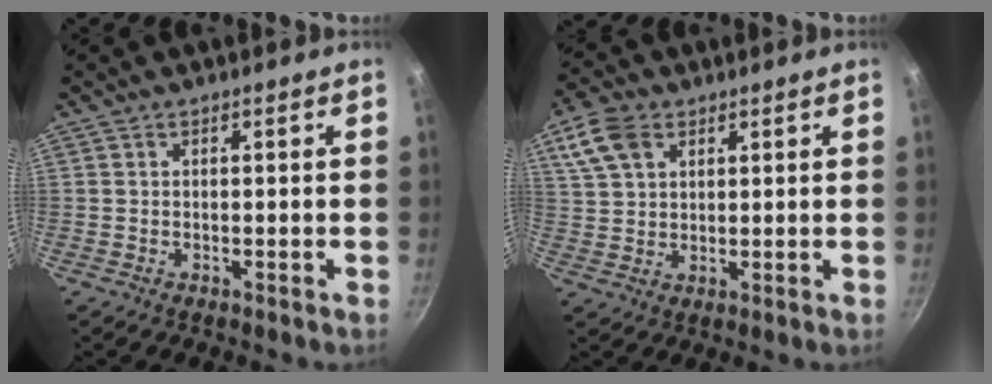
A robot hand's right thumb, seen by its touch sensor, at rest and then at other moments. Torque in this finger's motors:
{"motor_torque": [-0.58, 0.15, -0.05, 0.14, 0.12]}